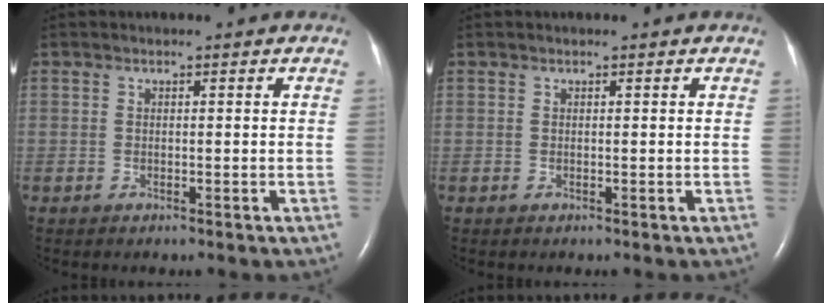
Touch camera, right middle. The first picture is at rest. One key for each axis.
{"total": 0.0}